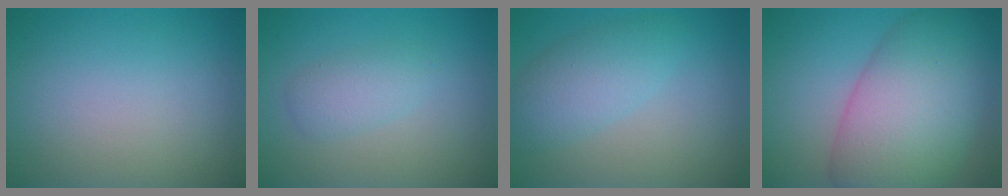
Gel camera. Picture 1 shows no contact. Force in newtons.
{"total": 2.1, "press": 2.1, "slide": 0.1}
{"total": 3.9, "press": 3.9, "slide": 0.2}
{"total": 11.1, "press": 11.1, "slide": 0.2}